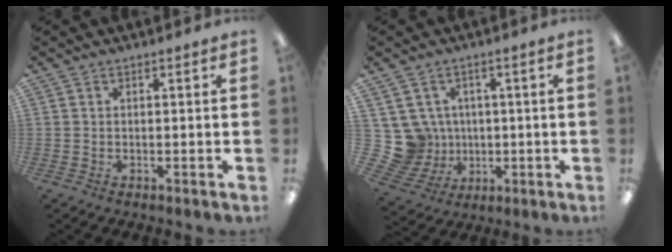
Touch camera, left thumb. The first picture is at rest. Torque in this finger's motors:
{"motor_torque": [-0.25, 0.28, 0.07, -0.34, 0.00]}